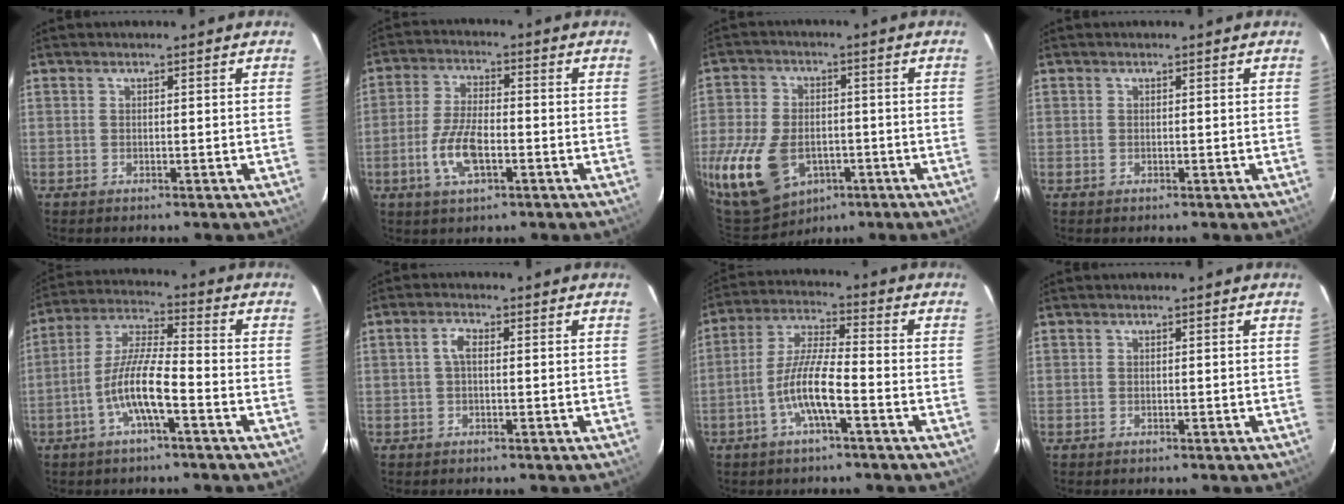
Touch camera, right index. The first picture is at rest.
{"total": 8.6, "force": [-3.0, 3.4, 7.3], "torque": [-0.154, -0.001, -0.057]}
{"total": 18.6, "force": [-6.7, 12.6, 11.9], "torque": [-0.292, -0.024, -0.101]}
{"total": 0.0}
{"total": 9.3, "force": [-4.1, 1.3, 8.3], "torque": [-0.176, 0.006, -0.080]}
{"total": 2.4, "force": [0.1, 1.1, 2.1], "torque": [-0.045, 0.009, 0.002]}
{"total": 8.5, "force": [-3.7, 1.0, 7.6], "torque": [-0.161, 0.006, -0.071]}
{"total": 0.0}